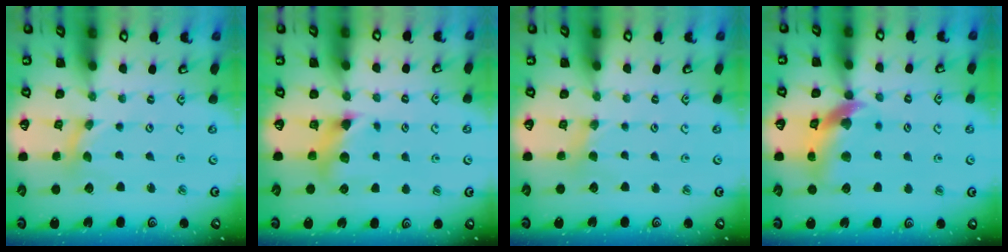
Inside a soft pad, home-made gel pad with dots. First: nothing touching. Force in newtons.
{"total": 7.0, "press": 6.9, "slide": 0.7}
{"total": 2.2, "press": 2.2, "slide": 0.4}
{"total": 12.4, "press": 12.3, "slide": 1.7}